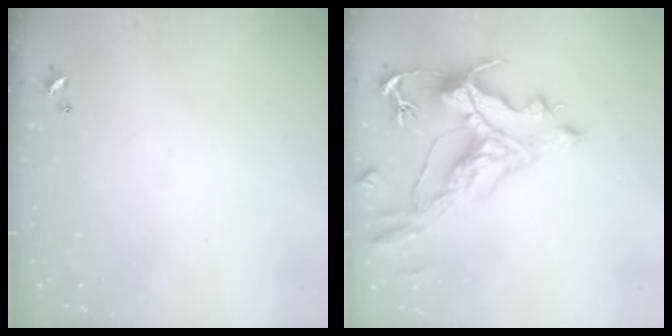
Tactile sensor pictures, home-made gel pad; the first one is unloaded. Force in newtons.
{"total": 4.1, "press": 3.7, "slide": 1.7}